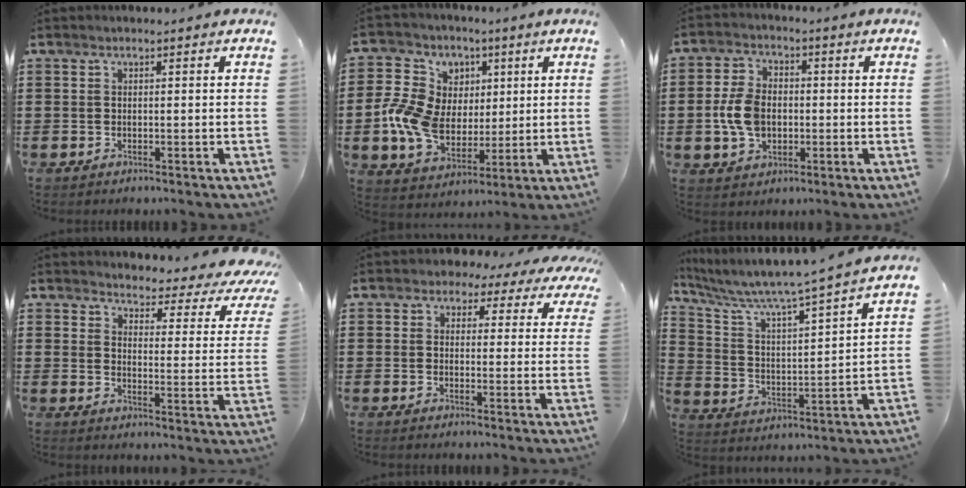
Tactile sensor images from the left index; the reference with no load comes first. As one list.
[{"total": 11.0, "force": [0.4, 9.2, 6.0], "torque": [-0.183, 0.015, 0.006]}, {"total": 7.2, "force": [-0.8, 4.8, 5.3], "torque": [-0.133, 0.003, -0.021]}, {"total": 3.5, "force": [3.2, 0.7, 1.0], "torque": [-0.026, -0.035, 0.046]}, {"total": 2.8, "force": [2.2, 1.7, 0.5], "torque": [-0.018, -0.008, 0.034]}, {"total": 6.1, "force": [5.5, -0.3, 2.6], "torque": [-0.078, -0.047, 0.084]}]